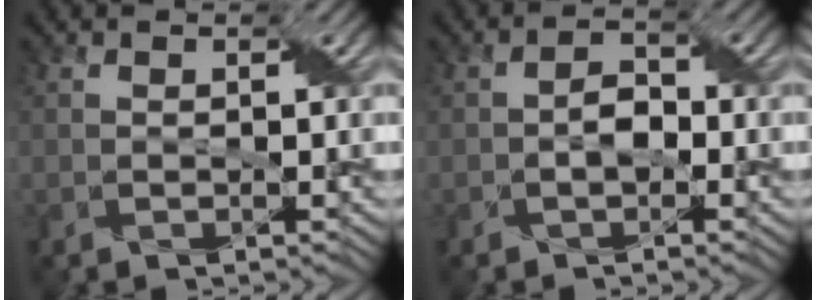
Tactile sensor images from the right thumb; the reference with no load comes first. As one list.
[{"total": 2.2, "force": [-0.8, 1.4, 1.6], "torque": [-0.032, 0.006, -0.017]}]